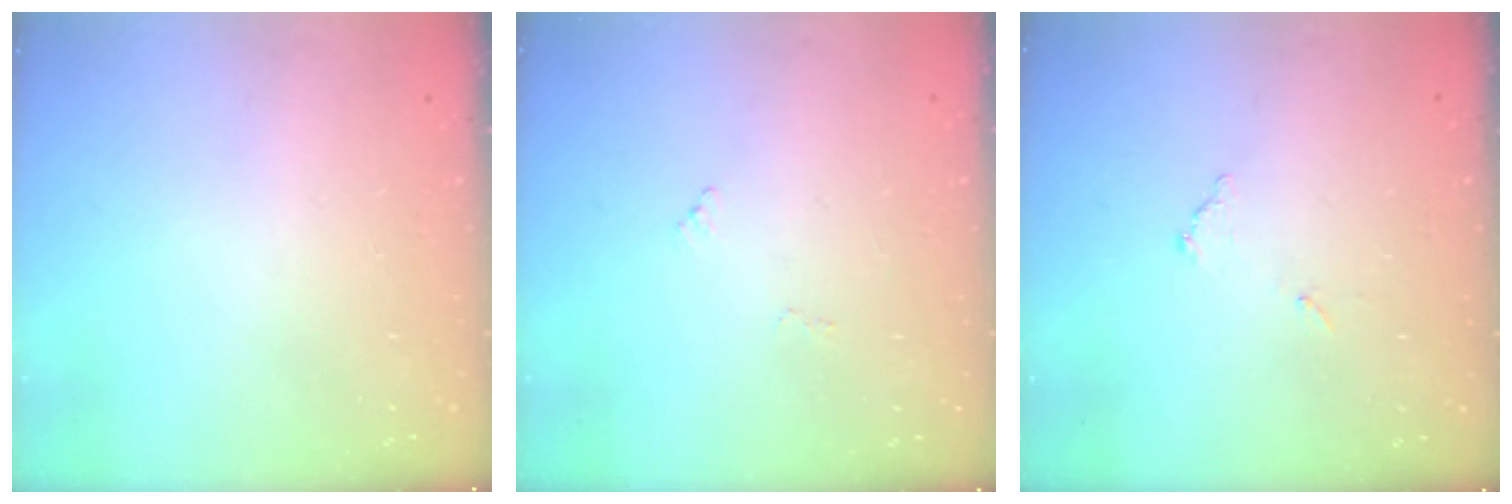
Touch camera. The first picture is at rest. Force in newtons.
{"total": 5.5, "press": 5.5, "slide": 0.3}
{"total": 6.9, "press": 6.9, "slide": 0.2}